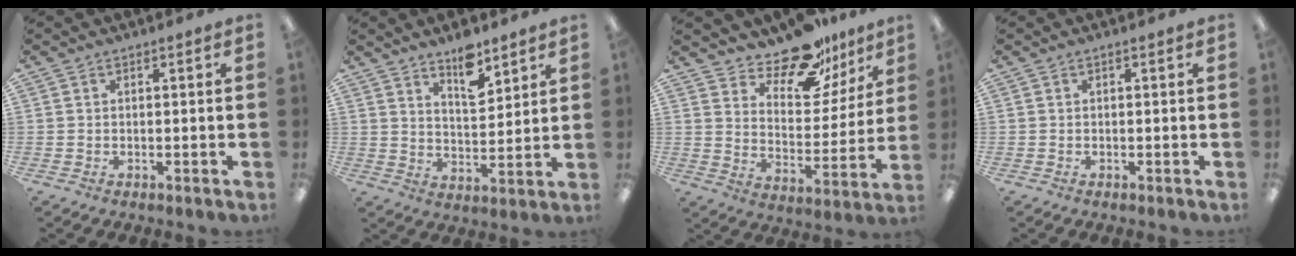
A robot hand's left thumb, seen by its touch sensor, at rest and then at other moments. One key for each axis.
{"total": 9.0, "fx": 7.0, "fy": 3.6, "fz": 4.4, "tx": -0.058, "ty": -0.044, "tz": 0.120}
{"total": 16.0, "fx": 13.6, "fy": 6.2, "fz": 5.7, "tx": -0.088, "ty": -0.108, "tz": 0.240}
{"total": 0.0}